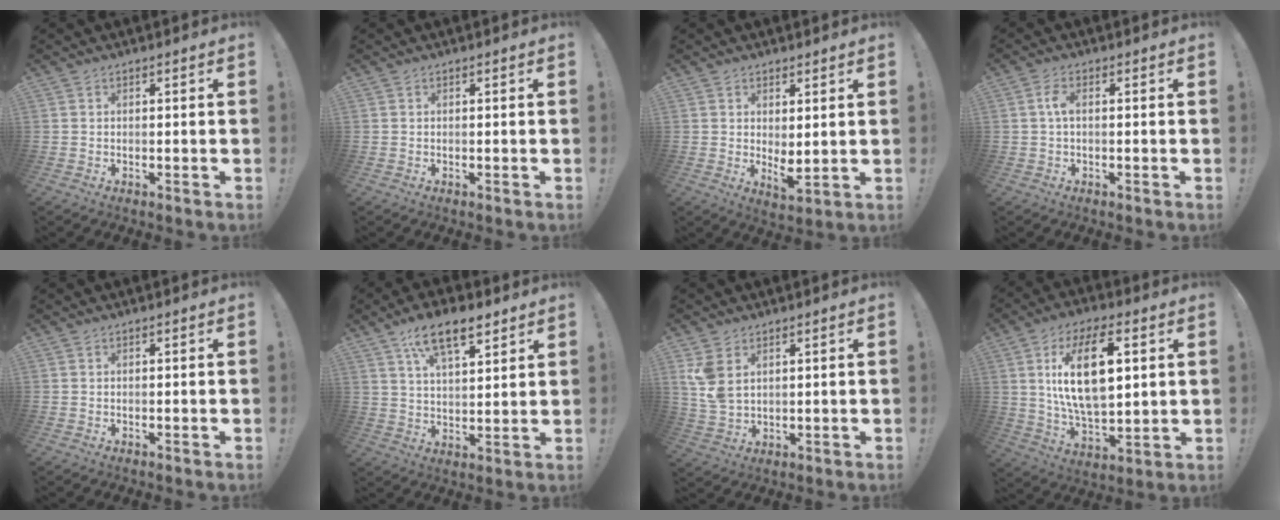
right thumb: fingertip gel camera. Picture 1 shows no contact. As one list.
[{"total": 0.0}, {"total": 4.4, "force": [1.4, 1.7, 3.8], "torque": [-0.046, -0.022, 0.029]}, {"total": 3.3, "force": [0.1, 1.2, 3.1], "torque": [-0.066, 0.005, -0.001]}, {"total": 0.0}, {"total": 12.2, "force": [7.5, 5.1, 8.2], "torque": [-0.135, -0.024, 0.133]}, {"total": 7.2, "force": [3.3, 4.4, 4.6], "torque": [-0.094, -0.012, 0.065]}, {"total": 19.3, "force": [5.2, 9.5, 16.0], "torque": [-0.287, -0.005, 0.075]}]